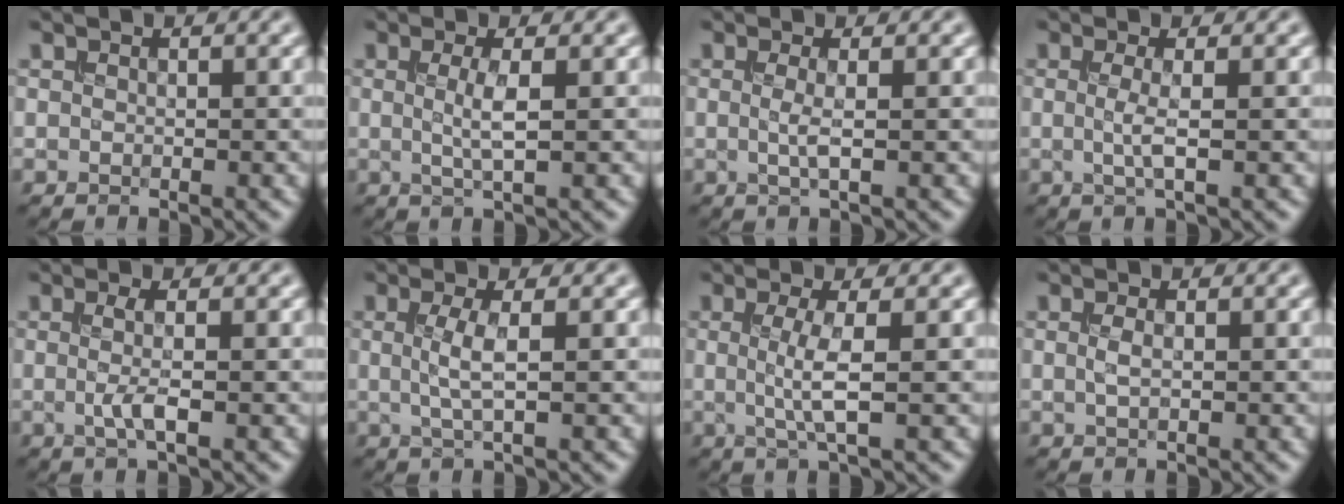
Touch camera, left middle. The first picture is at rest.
{"total": 2.2, "force": [0.1, 0.2, 2.2], "torque": [-0.043, -0.002, 0.002]}
{"total": 1.5, "force": [-0.1, 0.1, 1.5], "torque": [-0.032, -0.002, -0.004]}
{"total": 1.8, "force": [-0.2, 0.1, 1.8], "torque": [-0.040, -0.002, -0.005]}
{"total": 2.1, "force": [-0.2, 0.2, 2.1], "torque": [-0.046, -0.002, -0.005]}
{"total": 2.4, "force": [0.1, 0.3, 2.4], "torque": [-0.051, 0.000, 0.001]}
{"total": 3.1, "force": [-0.1, 0.4, 3.0], "torque": [-0.062, -0.003, -0.003]}
{"total": 0.9, "force": [0.0, 0.2, 0.8], "torque": [-0.022, 0.002, 0.000]}